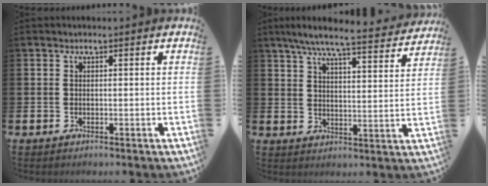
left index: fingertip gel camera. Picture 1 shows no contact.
{"total": 7.5, "force": [6.7, 0.4, 3.4], "torque": [-0.076, -0.041, 0.113]}